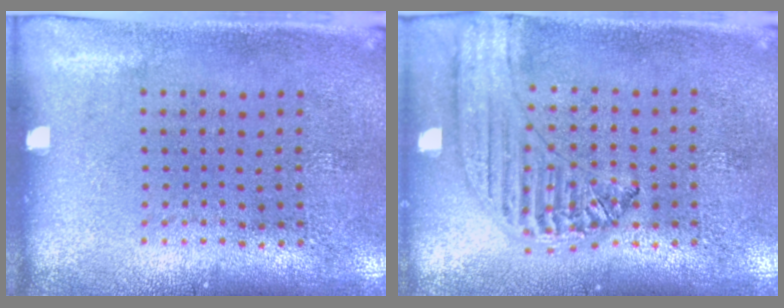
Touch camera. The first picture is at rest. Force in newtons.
{"total": 1.2, "press": 1.2, "slide": 0.2}